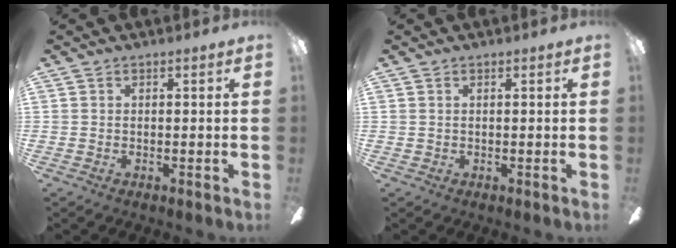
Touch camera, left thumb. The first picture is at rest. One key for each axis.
{"total": 0.5, "fx": -0.4, "fy": 0.1, "fz": 0.3, "tx": -0.006, "ty": 0.004, "tz": -0.009}